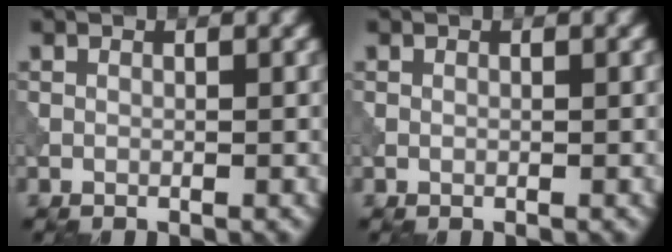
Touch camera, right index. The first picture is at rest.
{"total": 0.0}